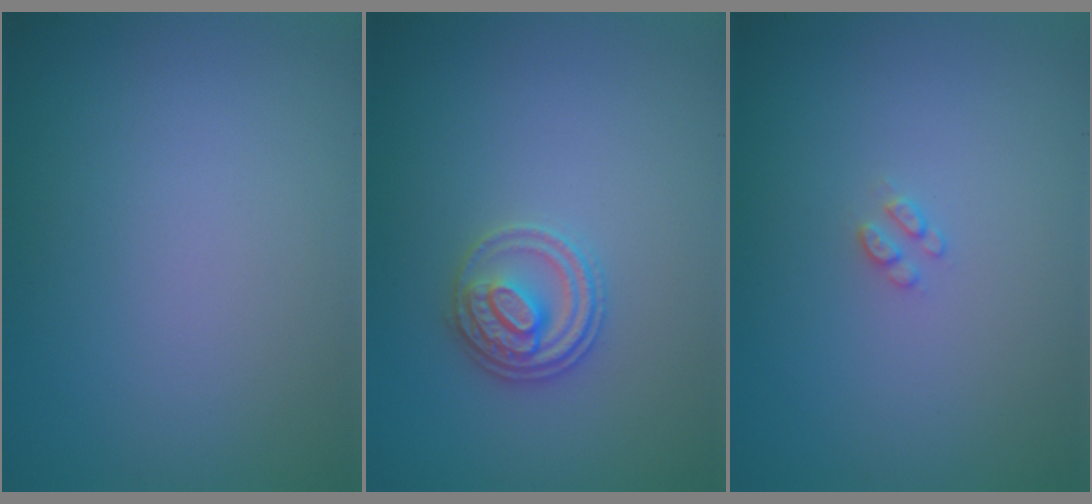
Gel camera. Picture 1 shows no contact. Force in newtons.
{"total": 2.8, "press": 2.7, "slide": 0.5}
{"total": 1.0, "press": 0.9, "slide": 0.2}